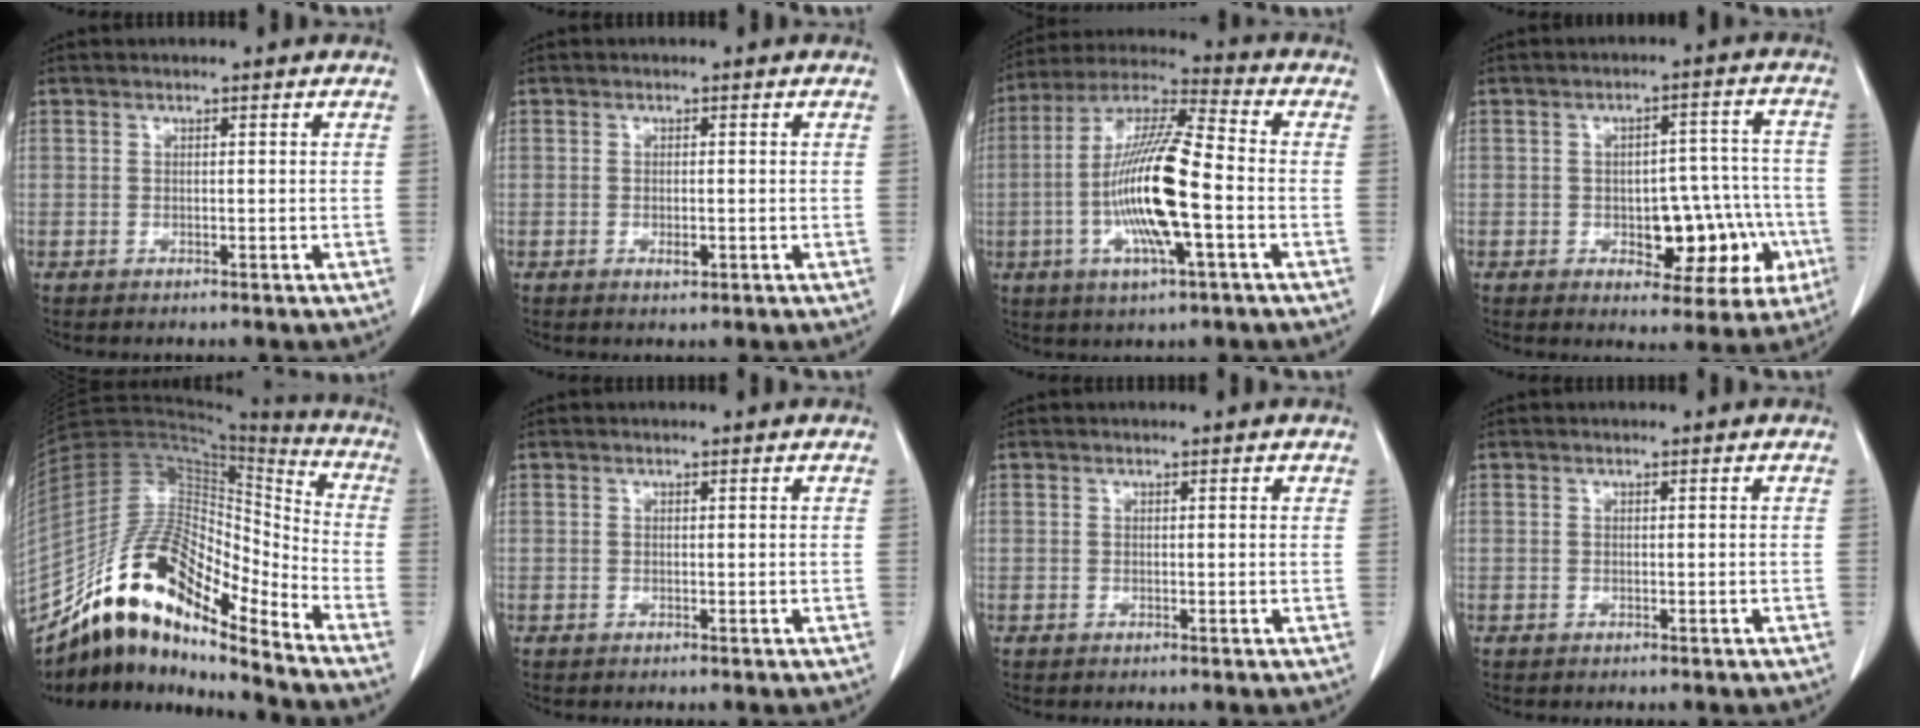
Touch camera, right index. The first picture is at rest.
{"total": 1.6, "force": [-0.5, 0.6, 1.4], "torque": [-0.025, -0.002, -0.004]}
{"total": 16.1, "force": [-3.1, 1.9, 15.7], "torque": [-0.312, -0.002, -0.060]}
{"total": 11.1, "force": [-3.1, 5.7, 9.0], "torque": [-0.091, 0.028, -0.027]}
{"total": 18.2, "force": [-14.0, 4.6, 10.7], "torque": [-0.193, 0.052, -0.250]}
{"total": 0.0}
{"total": 0.0}
{"total": 0.0}